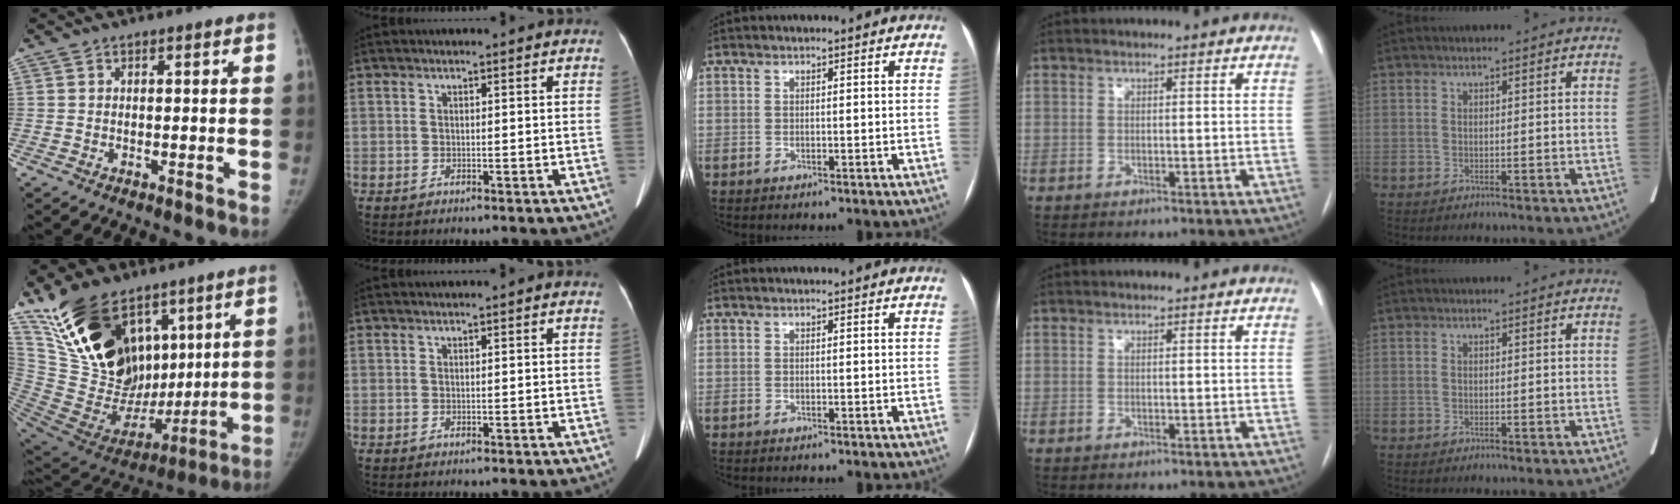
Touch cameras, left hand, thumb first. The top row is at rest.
{"thumb": {"total": 26.9, "force": [13.8, 15.7, 17.0], "torque": [-0.280, -0.035, 0.268]}, "index": {"total": 0.5, "force": [0.4, -0.1, 0.3], "torque": [-0.011, 0.008, 0.013]}}